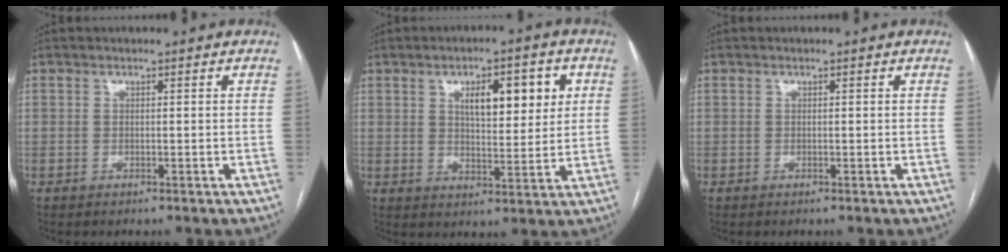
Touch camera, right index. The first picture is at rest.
{"total": 8.9, "force": [3.2, 3.2, 7.7], "torque": [-0.113, 0.009, 0.051]}
{"total": 0.0}